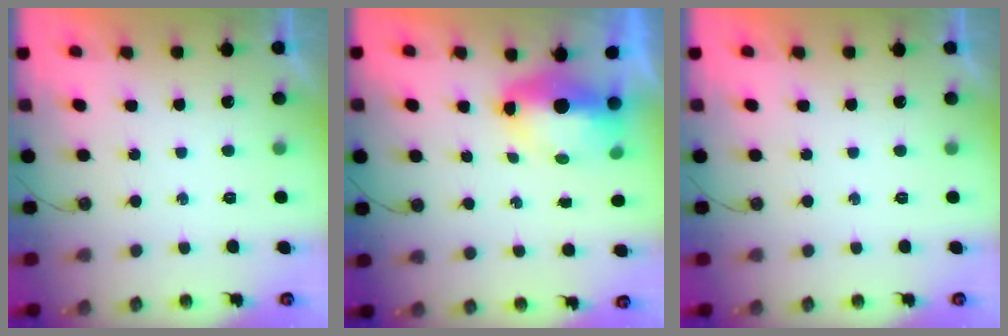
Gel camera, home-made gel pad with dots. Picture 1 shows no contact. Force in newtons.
{"total": 8.0, "press": 7.8, "slide": 1.5}
{"total": 0.0}